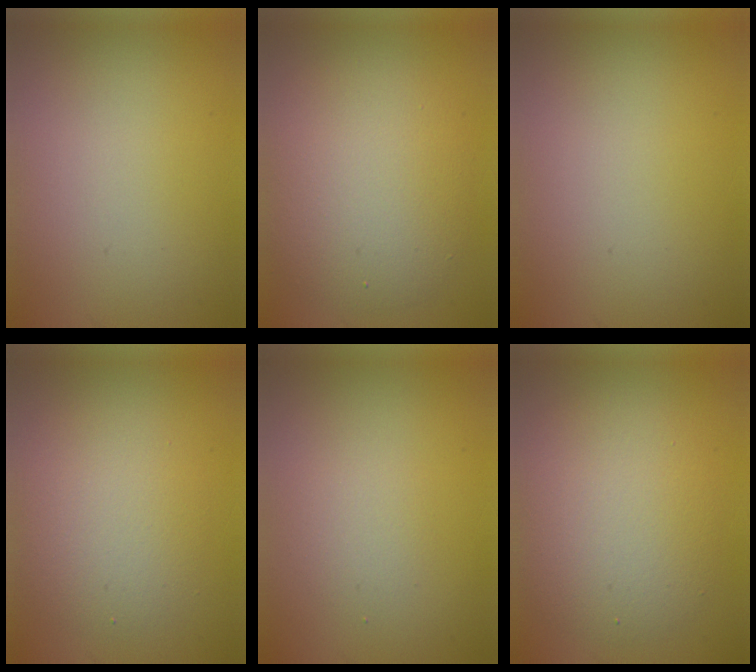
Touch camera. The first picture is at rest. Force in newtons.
{"total": 6.7, "press": 6.7, "slide": 0.4}
{"total": 0.0}
{"total": 4.0, "press": 4.0, "slide": 0.1}
{"total": 1.5, "press": 1.5, "slide": 0.1}
{"total": 5.6, "press": 5.6, "slide": 0.2}